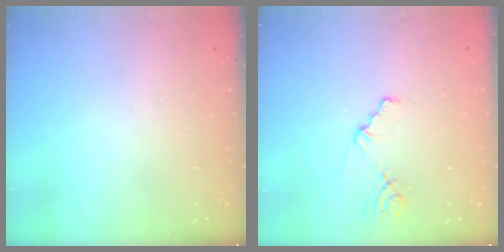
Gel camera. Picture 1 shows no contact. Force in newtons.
{"total": 1.1, "press": 1.0, "slide": 0.2}